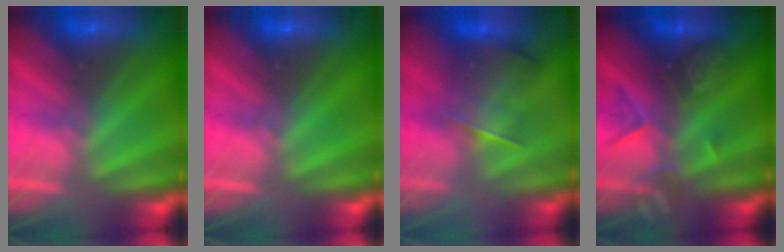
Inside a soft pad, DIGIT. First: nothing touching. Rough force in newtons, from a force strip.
{"total": 0.0}
{"total": 2.1}
{"total": 2.4}